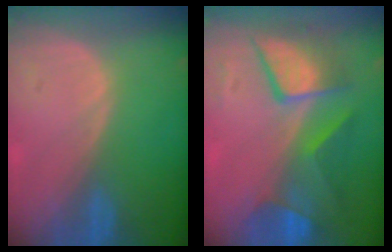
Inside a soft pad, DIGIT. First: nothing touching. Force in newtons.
{"total": 8.9, "press": 8.8, "slide": 0.7}